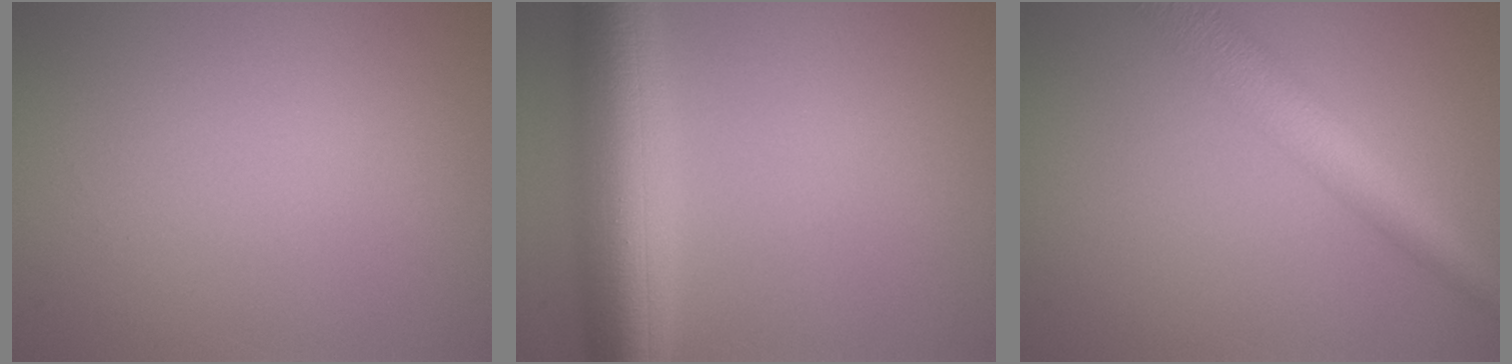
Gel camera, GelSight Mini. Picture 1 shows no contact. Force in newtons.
{"total": 9.2, "press": 9.2, "slide": 0.1}
{"total": 5.0, "press": 5.0, "slide": 0.1}